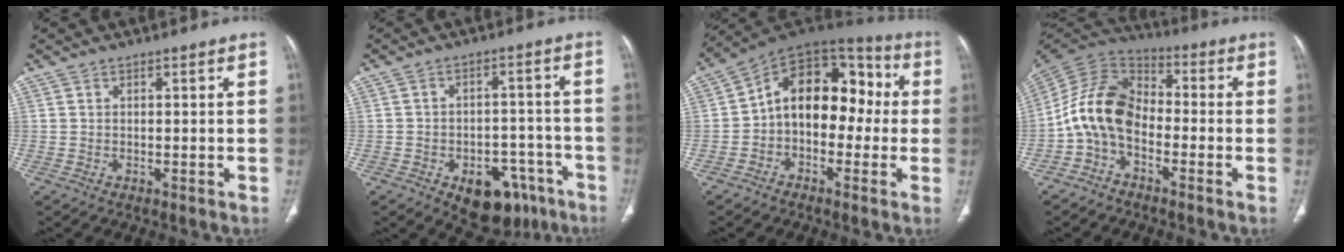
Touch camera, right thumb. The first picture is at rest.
{"total": 13.0, "force": [-7.3, 7.9, 7.4], "torque": [-0.056, 0.046, -0.092]}
{"total": 15.9, "force": [-0.5, 10.6, 11.8], "torque": [-0.130, 0.058, -0.024]}
{"total": 12.4, "force": [-3.2, 8.3, 8.5], "torque": [-0.158, 0.060, -0.076]}